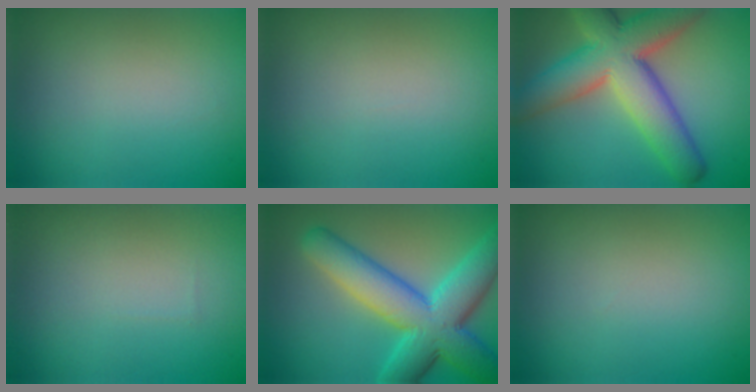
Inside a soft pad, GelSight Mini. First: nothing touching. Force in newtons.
{"total": 0.0}
{"total": 10.9, "press": 10.9, "slide": 0.6}
{"total": 0.0}
{"total": 10.2, "press": 10.2, "slide": 0.2}
{"total": 0.0}